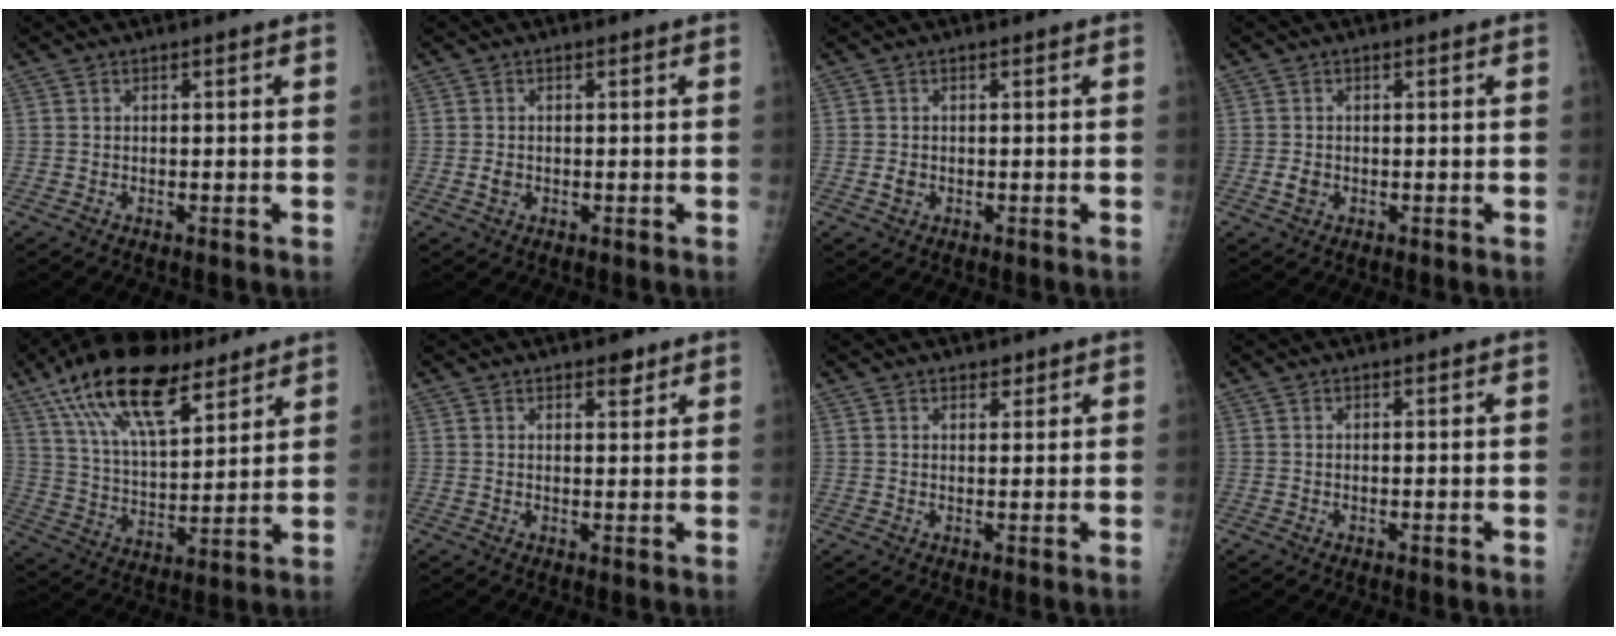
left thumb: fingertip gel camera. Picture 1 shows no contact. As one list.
[{"total": 1.3, "force": [-0.2, 1.1, 0.7], "torque": [-0.010, 0.001, -0.002]}, {"total": 1.3, "force": [-0.2, 1.0, 0.7], "torque": [-0.009, 0.001, -0.002]}, {"total": 1.8, "force": [-0.4, 1.4, 0.9], "torque": [-0.012, 0.002, -0.004]}, {"total": 20.7, "force": [13.2, 8.3, 13.7], "torque": [-0.222, -0.035, 0.238]}, {"total": 2.5, "force": [1.8, 1.2, 1.2], "torque": [-0.005, -0.010, 0.024]}, {"total": 1.8, "force": [1.3, 1.0, 0.5], "torque": [0.006, -0.009, 0.017]}, {"total": 0.0}]